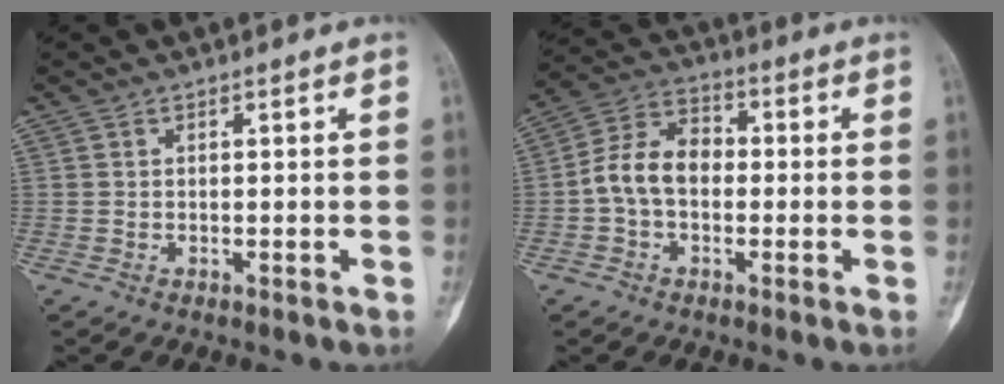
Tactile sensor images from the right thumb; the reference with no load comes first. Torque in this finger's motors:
{"motor_torque": [0.46, 0.51, 0.53, -0.49, 0.23]}